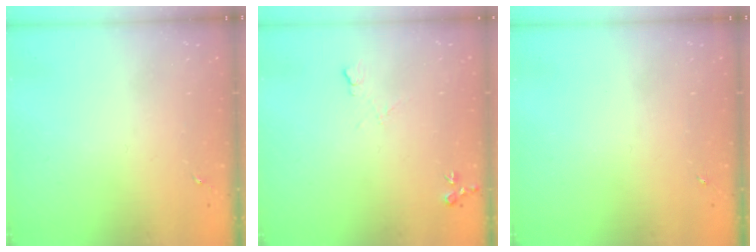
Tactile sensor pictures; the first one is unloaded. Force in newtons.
{"total": 6.9, "press": 6.8, "slide": 1.0}
{"total": 0.0}